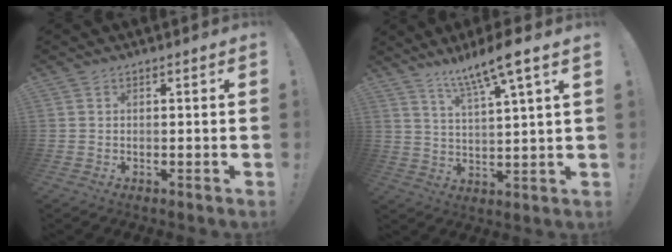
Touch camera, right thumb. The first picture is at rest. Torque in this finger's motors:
{"motor_torque": [-0.07, 0.12, 0.69, 0.91, 0.11]}